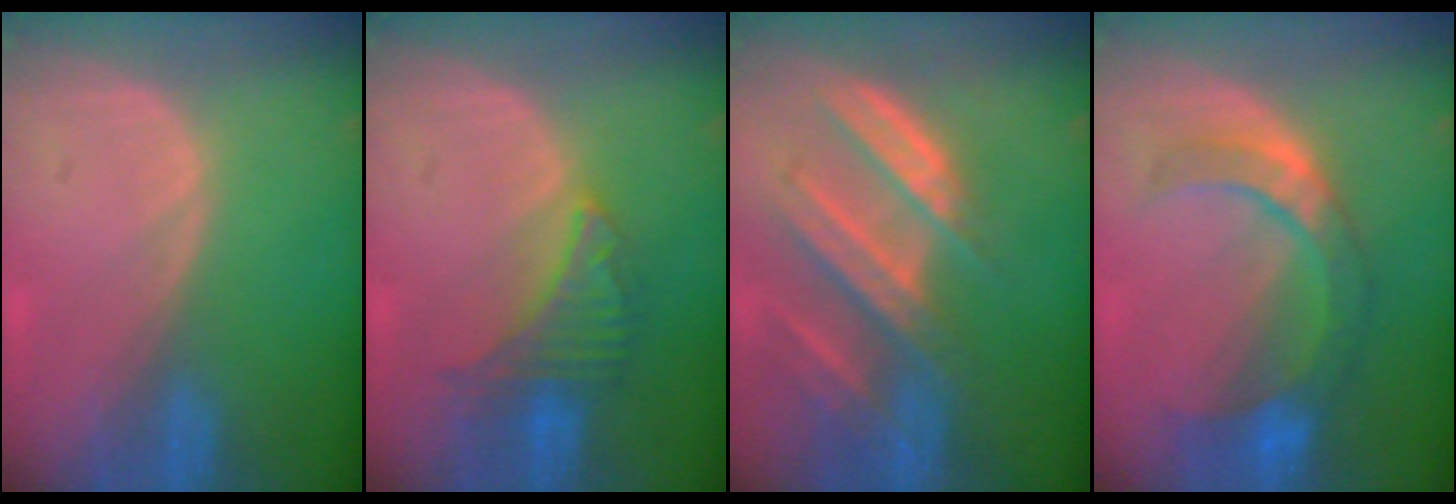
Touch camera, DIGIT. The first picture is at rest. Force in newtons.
{"total": 5.5, "press": 5.5, "slide": 0.4}
{"total": 9.4, "press": 8.3, "slide": 4.4}
{"total": 8.2, "press": 7.6, "slide": 3.1}